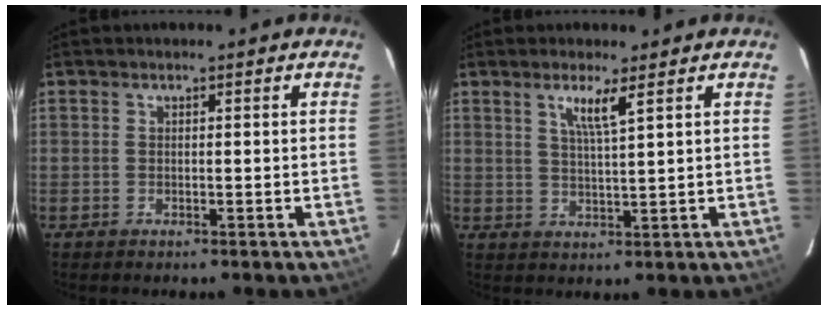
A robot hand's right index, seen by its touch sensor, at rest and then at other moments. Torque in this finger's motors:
{"motor_torque": [0.02, 0.06, 0.08, 0.04]}